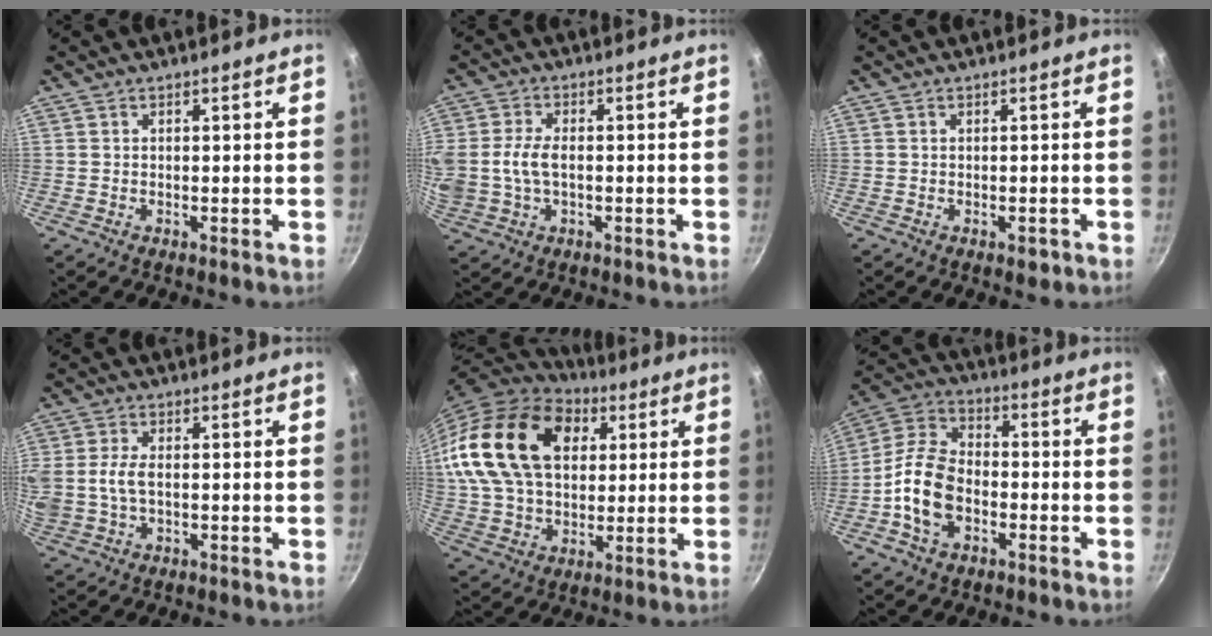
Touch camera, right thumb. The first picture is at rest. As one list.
[{"total": 9.7, "force": [-0.3, 6.3, 7.4], "torque": [-0.161, 0.008, -0.012]}, {"total": 1.7, "force": [-0.7, 0.8, 1.2], "torque": [-0.017, 0.002, -0.008]}, {"total": 8.2, "force": [-0.1, 5.1, 6.3], "torque": [-0.138, 0.005, -0.007]}, {"total": 24.8, "force": [7.4, 16.8, 16.8], "torque": [-0.291, 0.002, 0.130]}, {"total": 12.7, "force": [-3.6, 8.3, 8.9], "torque": [-0.156, 0.037, -0.081]}]